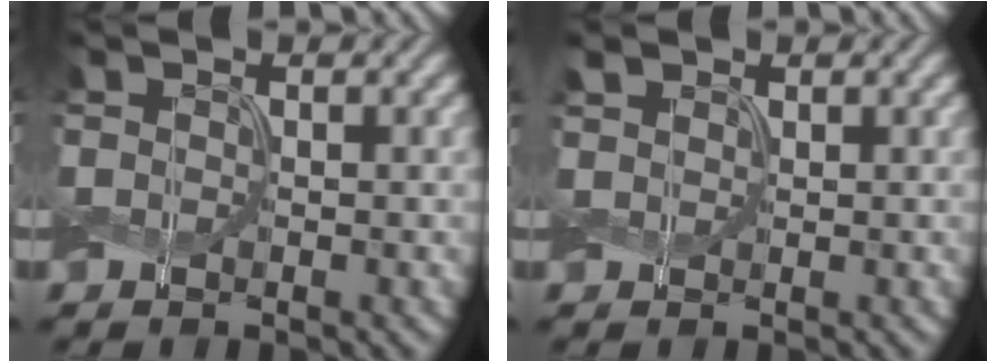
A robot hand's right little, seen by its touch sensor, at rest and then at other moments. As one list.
[{"total": 1.4, "force": [0.9, 0.9, 0.6], "torque": [-0.017, 0.006, 0.018]}]